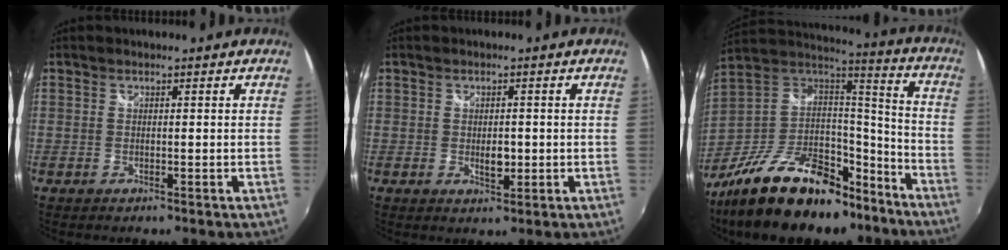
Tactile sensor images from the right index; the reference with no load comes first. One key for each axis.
{"total": 2.8, "fx": -0.4, "fy": 1.6, "fz": 2.3, "tx": -0.036, "ty": -0.004, "tz": -0.006}
{"total": 29.0, "fx": -19.3, "fy": 13.9, "fz": 16.7, "tx": -0.315, "ty": 0.011, "tz": -0.295}